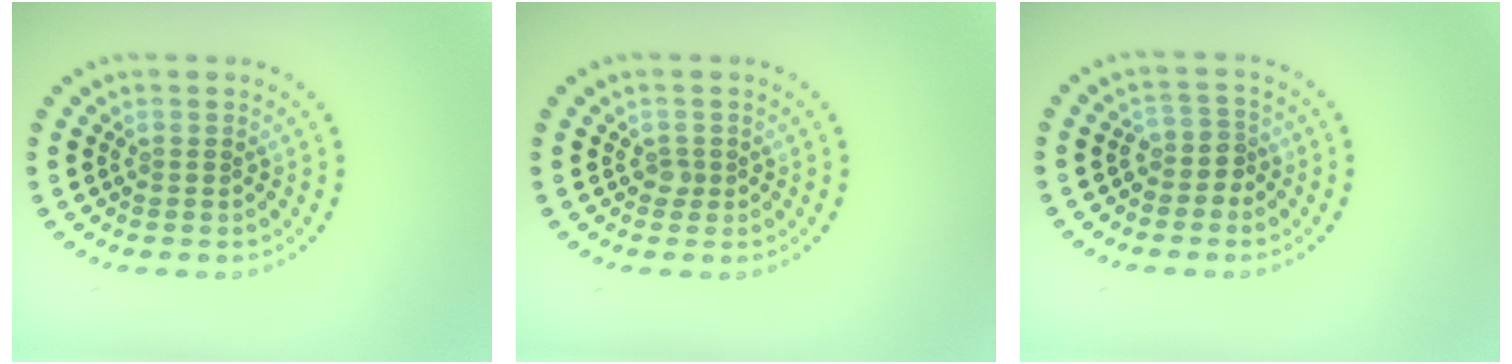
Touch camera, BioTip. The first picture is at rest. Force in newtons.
{"total": 0.8, "press": 0.6, "slide": 0.5}
{"total": 2.0, "press": 1.6, "slide": 1.2}